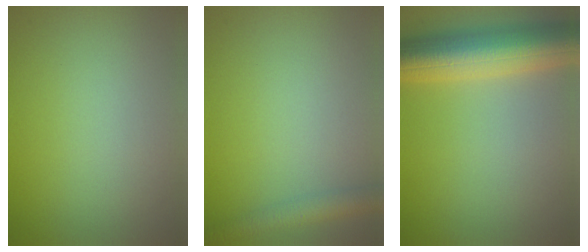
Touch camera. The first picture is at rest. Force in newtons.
{"total": 2.8, "press": 2.8, "slide": 0.2}
{"total": 9.1, "press": 9.1, "slide": 0.4}